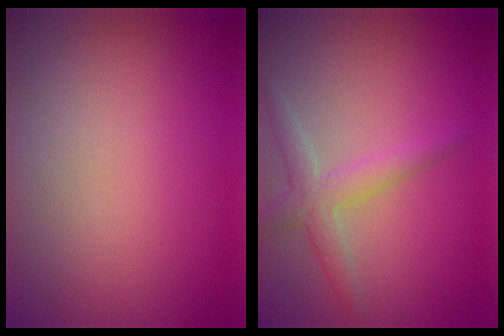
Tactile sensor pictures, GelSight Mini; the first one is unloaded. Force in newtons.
{"total": 2.8, "press": 2.8, "slide": 0.1}